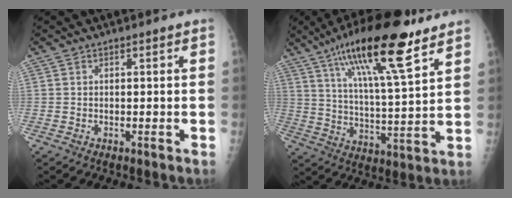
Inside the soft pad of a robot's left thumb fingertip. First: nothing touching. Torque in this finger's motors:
{"motor_torque": [1.00, 0.25, 1.74, -1.04, 0.52]}